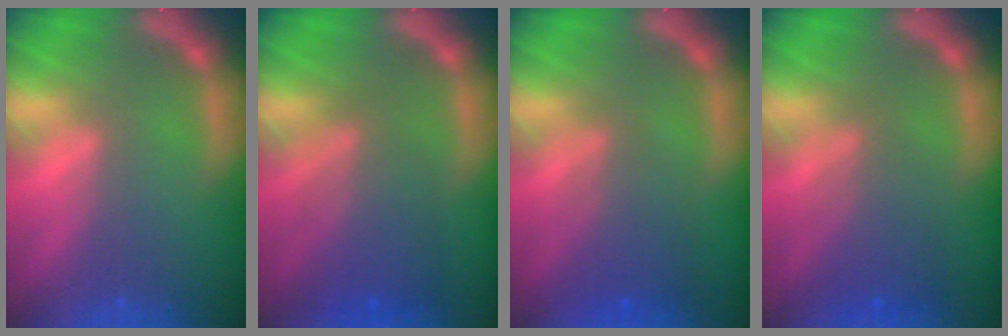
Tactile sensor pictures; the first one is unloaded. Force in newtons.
{"total": 5.5}
{"total": 3.4}
{"total": 4.0}